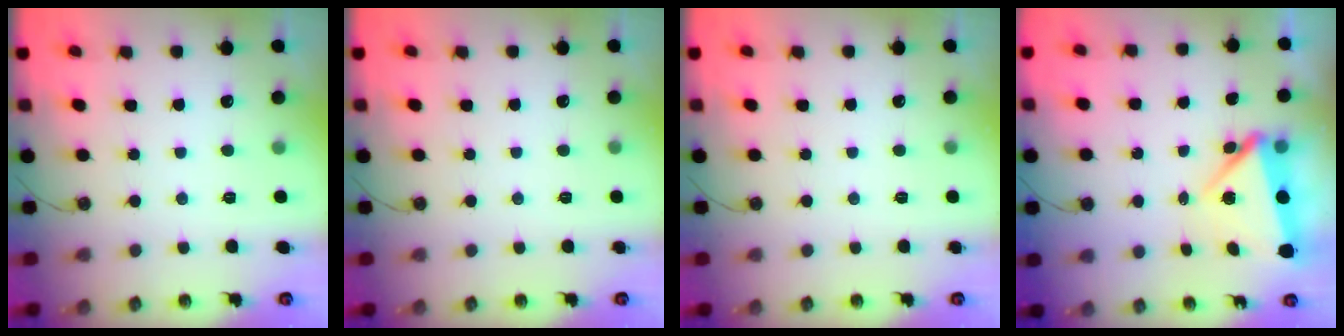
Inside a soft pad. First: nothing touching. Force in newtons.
{"total": 0.0}
{"total": 0.0}
{"total": 8.0, "press": 7.9, "slide": 1.5}